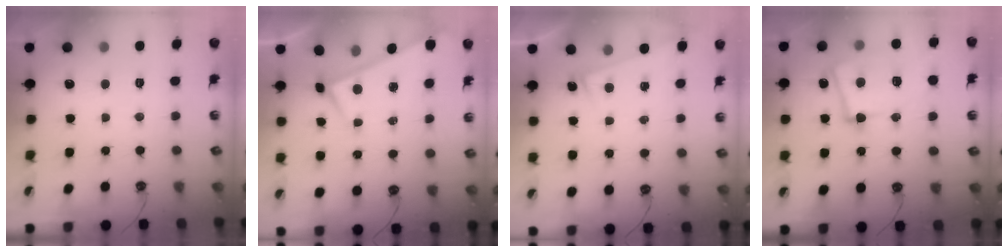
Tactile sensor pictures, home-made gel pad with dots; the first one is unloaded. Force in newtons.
{"total": 0.0}
{"total": 4.4, "press": 4.4, "slide": 0.1}
{"total": 11.2, "press": 11.0, "slide": 2.3}